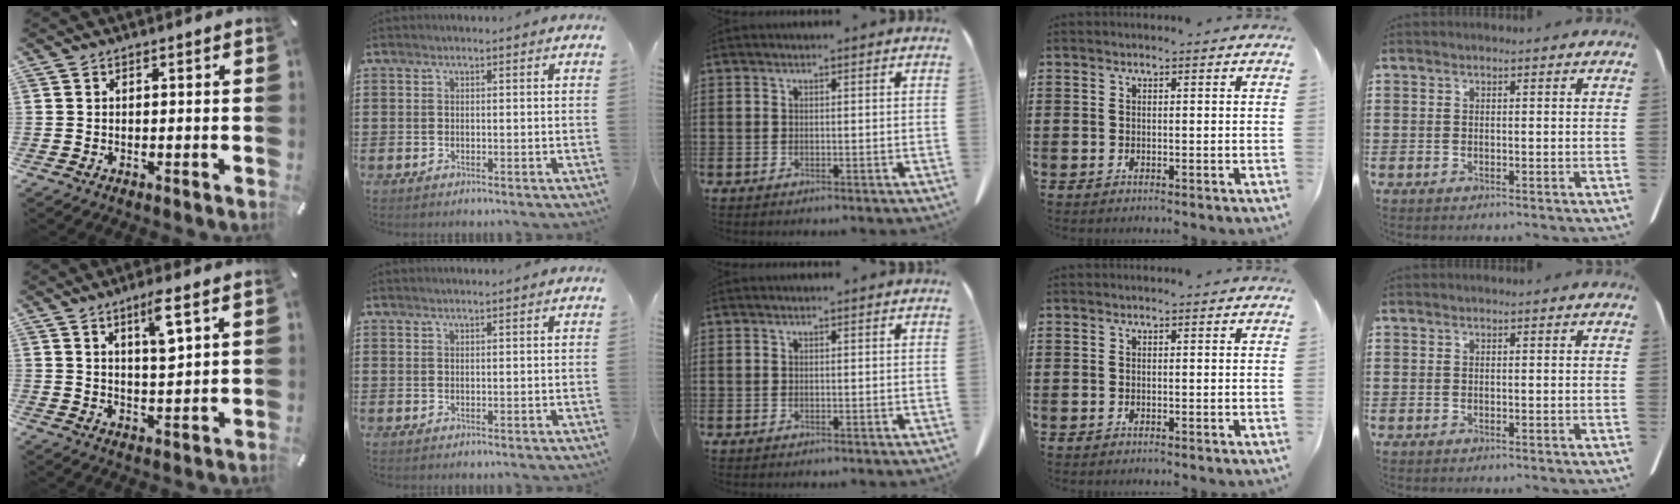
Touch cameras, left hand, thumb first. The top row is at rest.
{"thumb": {"total": 6.7, "force": [3.8, 1.3, 5.4], "torque": [-0.091, -0.017, 0.059]}, "index": {"total": 0.7, "force": [0.6, -0.1, 0.3], "torque": [-0.005, -0.002, 0.013]}}